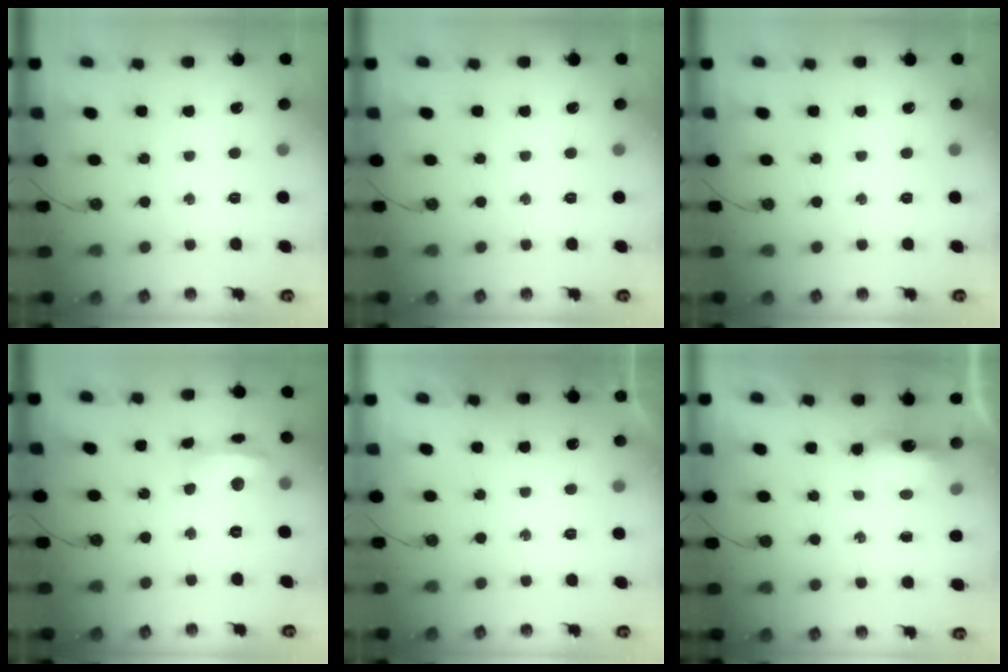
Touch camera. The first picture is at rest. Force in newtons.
{"total": 0.0}
{"total": 0.0}
{"total": 12.4, "press": 12.3, "slide": 1.6}
{"total": 0.0}
{"total": 6.1, "press": 6.0, "slide": 0.6}